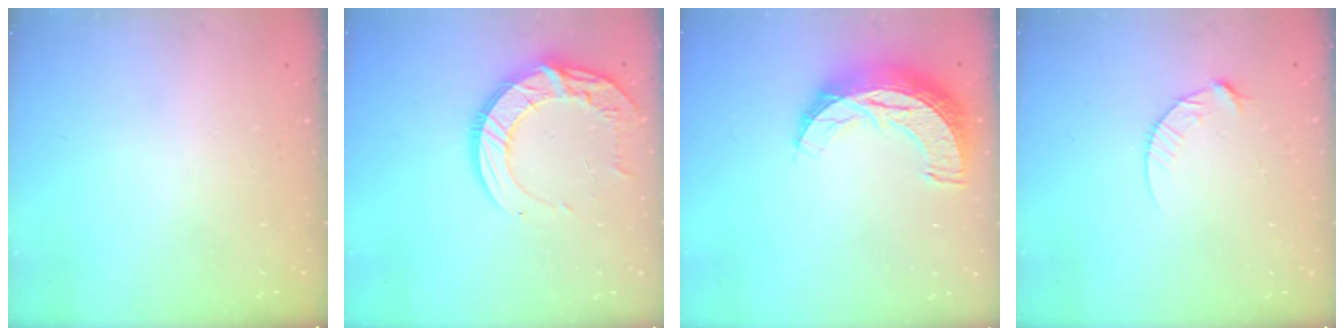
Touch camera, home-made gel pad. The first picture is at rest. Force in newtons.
{"total": 13.6, "press": 13.5, "slide": 1.2}
{"total": 12.7, "press": 12.7, "slide": 0.8}
{"total": 6.6, "press": 6.6, "slide": 0.7}